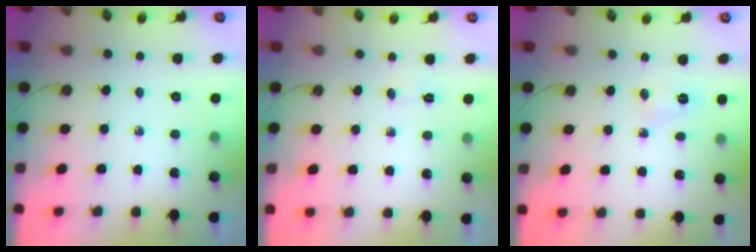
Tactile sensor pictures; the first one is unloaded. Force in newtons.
{"total": 2.5, "press": 2.5, "slide": 0.3}
{"total": 3.9, "press": 3.9, "slide": 0.7}